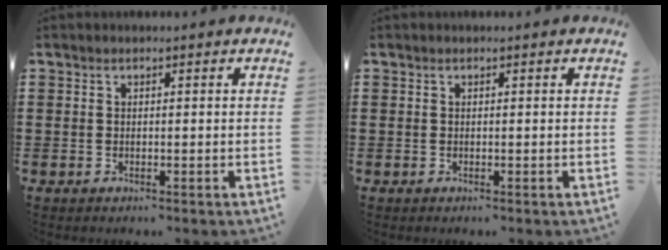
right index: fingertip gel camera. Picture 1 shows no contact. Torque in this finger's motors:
{"motor_torque": [-0.04, 1.25, 0.00, 0.00]}